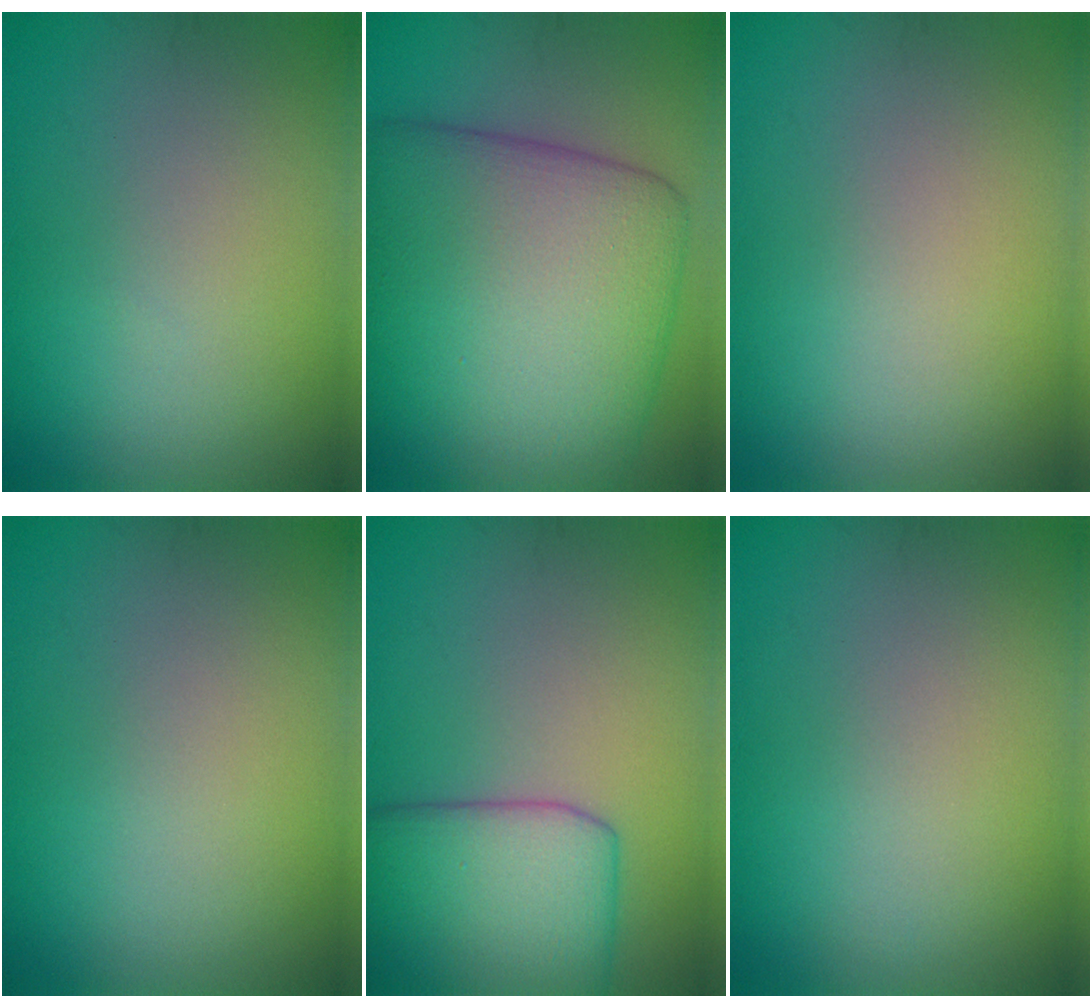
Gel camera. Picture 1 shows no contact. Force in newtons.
{"total": 14.3, "press": 14.3, "slide": 0.4}
{"total": 0.0}
{"total": 0.0}
{"total": 7.8, "press": 7.8, "slide": 0.3}
{"total": 0.0}